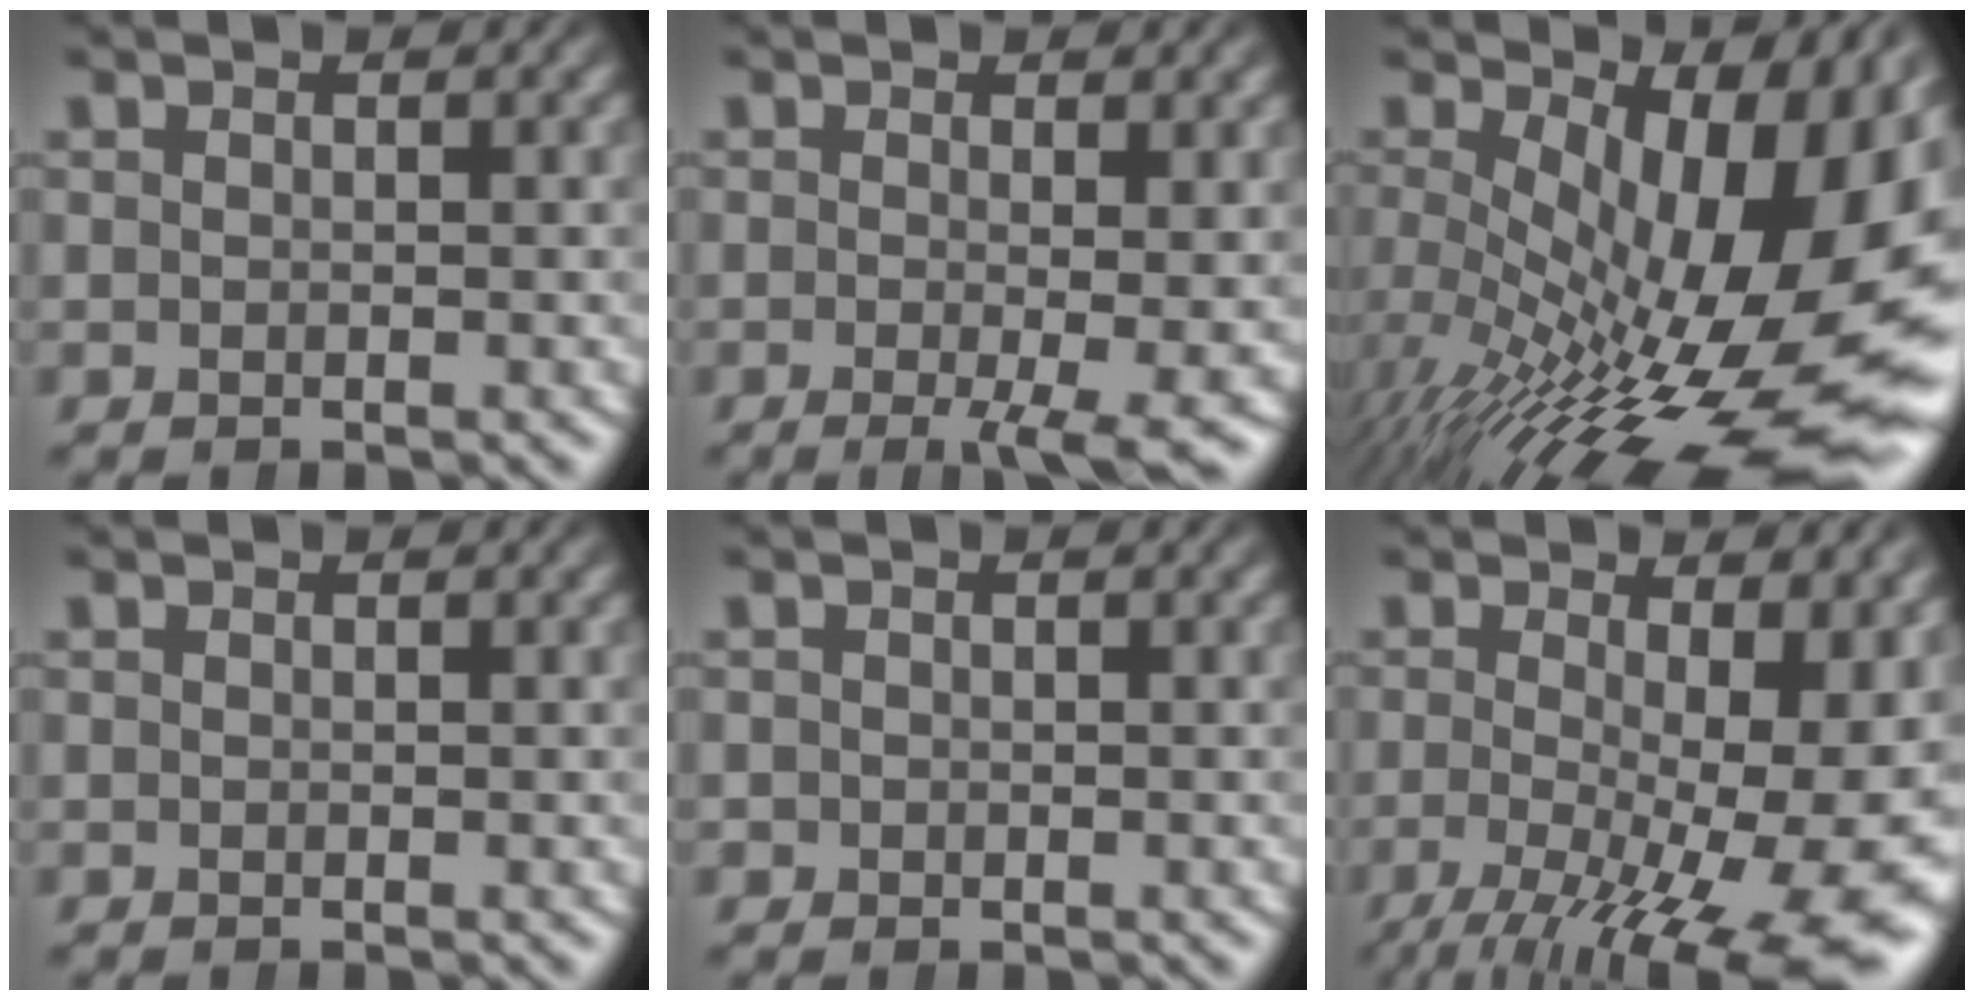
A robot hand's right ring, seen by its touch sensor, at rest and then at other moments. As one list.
[{"total": 4.9, "force": [-2.9, 1.0, 3.8], "torque": [-0.061, -0.023, -0.035]}, {"total": 16.9, "force": [-2.5, 8.9, 14.1], "torque": [-0.188, -0.035, -0.014]}, {"total": 0.0}, {"total": 1.1, "force": [-0.3, 1.1, 0.1], "torque": [-0.010, -0.008, -0.002]}, {"total": 11.0, "force": [-3.7, 5.0, 9.1], "torque": [-0.137, -0.060, -0.028]}]